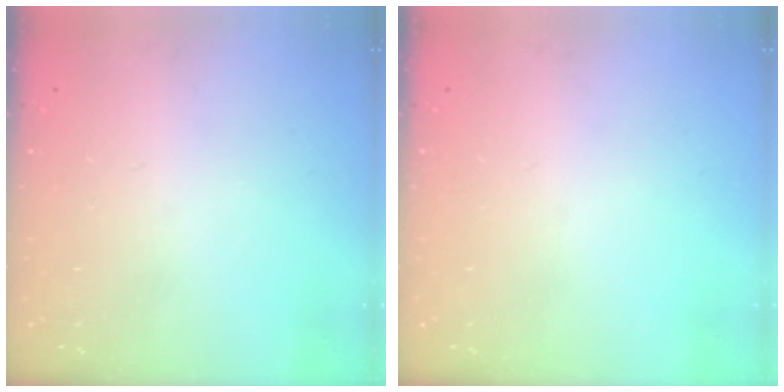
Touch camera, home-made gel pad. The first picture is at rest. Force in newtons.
{"total": 0.0}